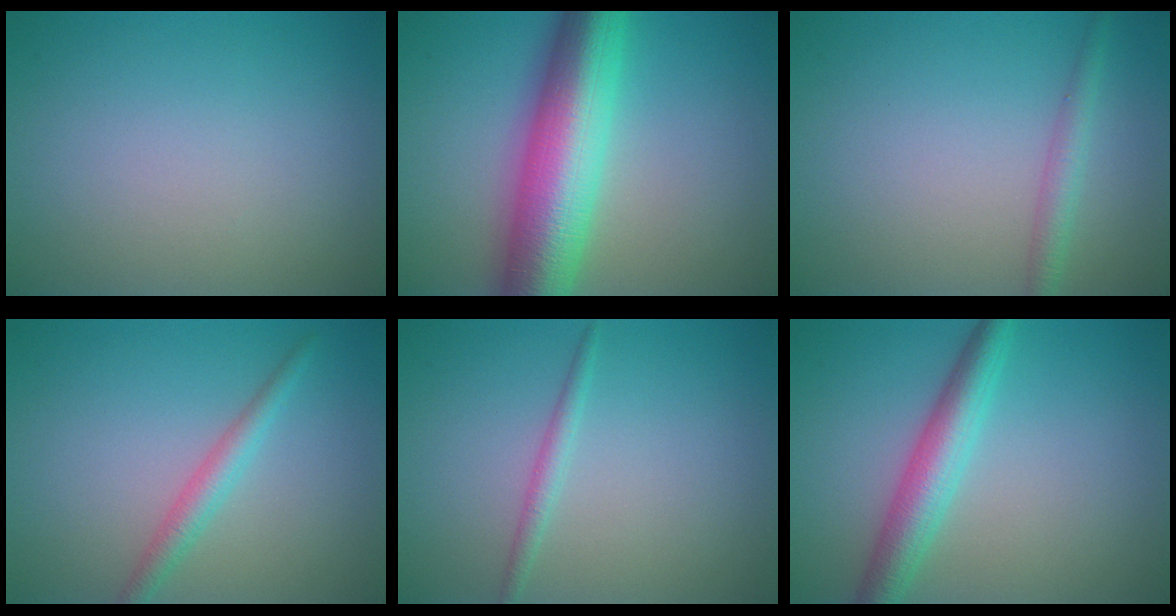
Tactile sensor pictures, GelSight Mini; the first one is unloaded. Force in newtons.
{"total": 11.1, "press": 11.1, "slide": 0.1}
{"total": 2.0, "press": 2.0, "slide": 0.0}
{"total": 2.2, "press": 2.2, "slide": 0.0}
{"total": 1.3, "press": 1.3, "slide": 0.1}
{"total": 4.4, "press": 4.4, "slide": 0.1}